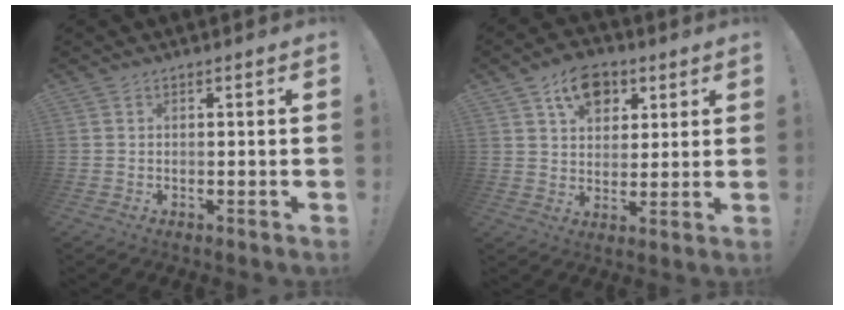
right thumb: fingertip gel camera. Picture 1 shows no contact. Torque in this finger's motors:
{"motor_torque": [0.25, 0.26, 0.12, 0.09, 0.03]}